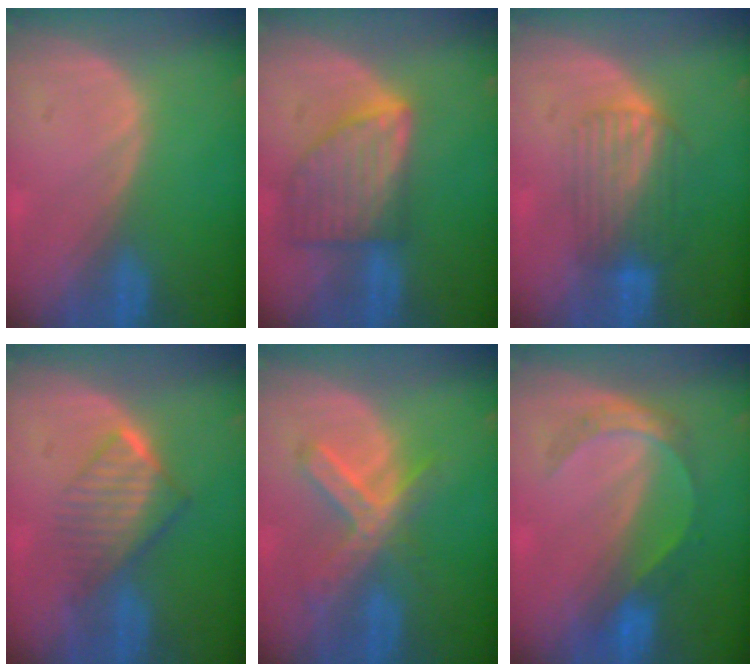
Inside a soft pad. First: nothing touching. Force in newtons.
{"total": 8.1, "press": 7.4, "slide": 3.4}
{"total": 6.7, "press": 6.3, "slide": 2.3}
{"total": 6.4, "press": 5.7, "slide": 2.9}
{"total": 7.0, "press": 6.1, "slide": 3.6}
{"total": 5.0, "press": 4.8, "slide": 1.2}